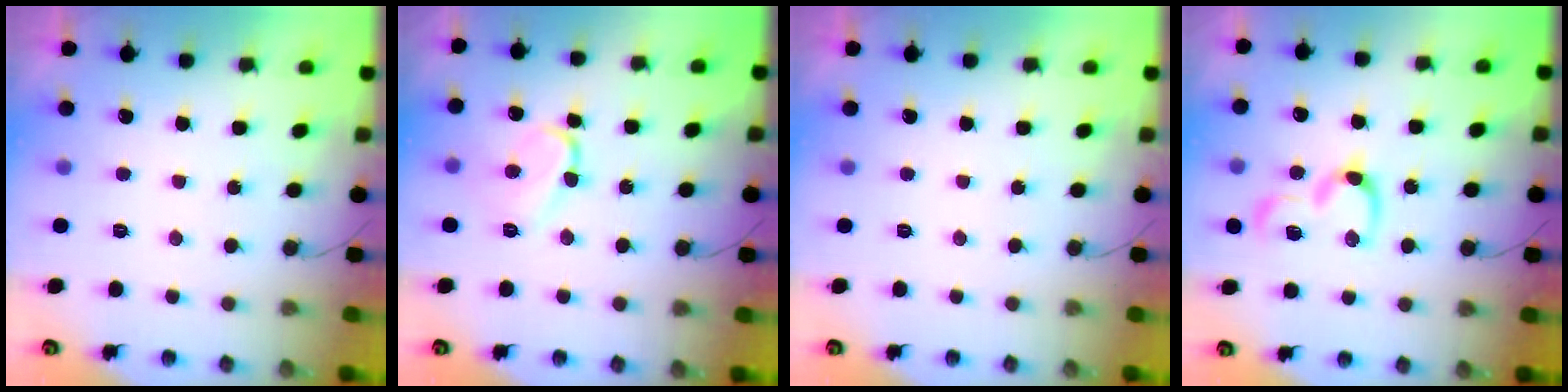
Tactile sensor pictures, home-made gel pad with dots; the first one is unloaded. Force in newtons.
{"total": 10.3, "press": 10.2, "slide": 1.1}
{"total": 0.0}
{"total": 9.6, "press": 9.6, "slide": 0.6}